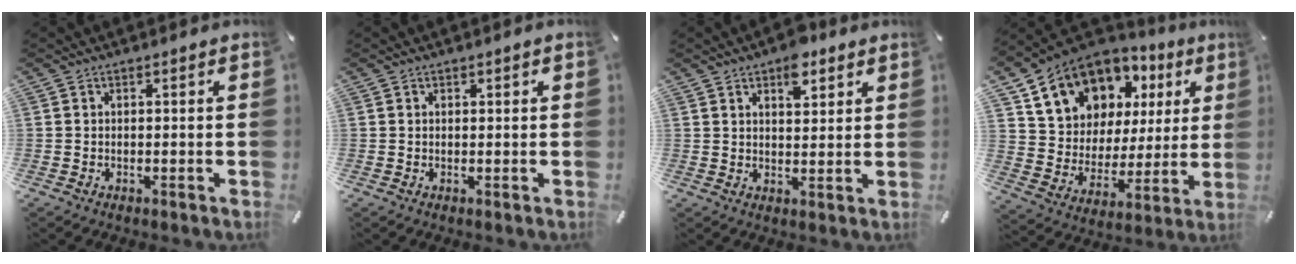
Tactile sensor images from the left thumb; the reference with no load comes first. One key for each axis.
{"total": 0.6, "fx": 0.4, "fy": 0.5, "fz": 0.1, "tx": -0.001, "ty": 0.002, "tz": 0.007}
{"total": 6.6, "fx": 4.2, "fy": 3.4, "fz": 3.8, "tx": -0.036, "ty": -0.018, "tz": 0.067}
{"total": 15.1, "fx": 9.2, "fy": 11.1, "fz": 4.5, "tx": -0.090, "ty": -0.061, "tz": 0.178}